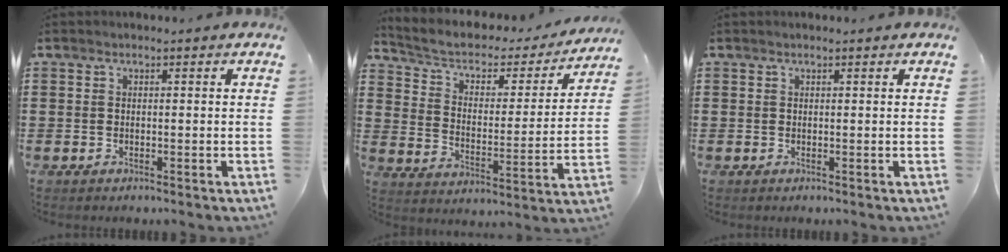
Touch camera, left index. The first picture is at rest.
{"total": 4.1, "force": [2.7, 2.3, 2.1], "torque": [-0.057, -0.017, 0.038]}
{"total": 0.0}